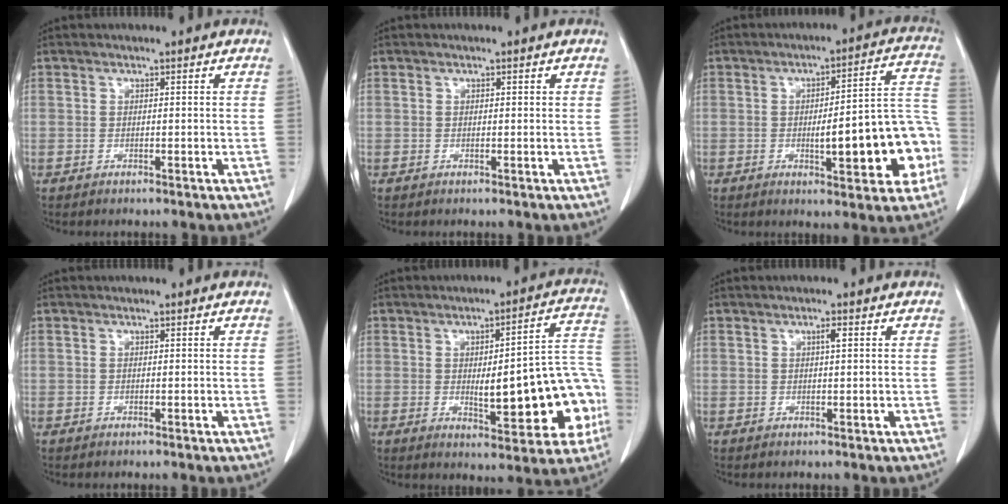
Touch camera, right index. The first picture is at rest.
{"total": 0.0}
{"total": 14.8, "force": [-3.6, 3.2, 14.0], "torque": [-0.165, 0.032, -0.041]}
{"total": 0.0}
{"total": 17.2, "force": [-3.2, 4.5, 16.3], "torque": [-0.159, 0.034, -0.027]}
{"total": 1.3, "force": [0.4, 0.1, 1.2], "torque": [-0.024, 0.002, 0.007]}